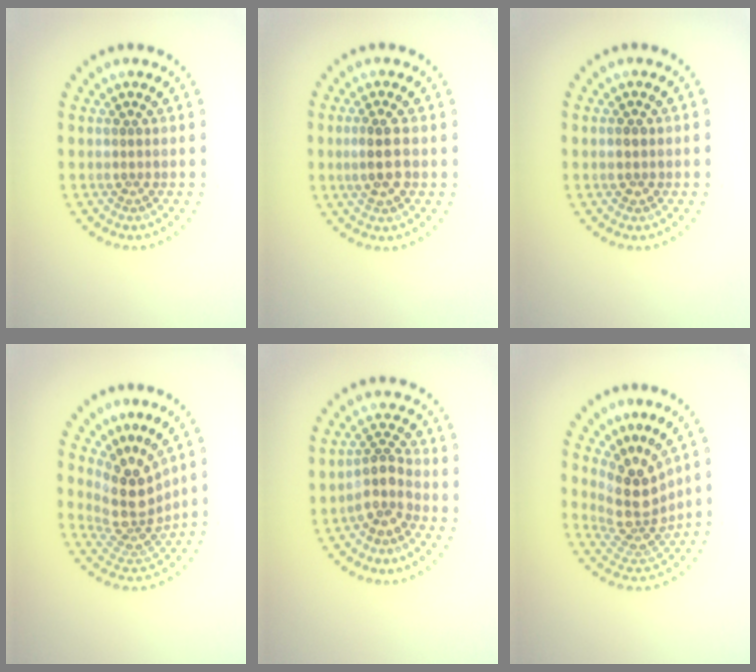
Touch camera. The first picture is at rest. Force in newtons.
{"total": 2.9, "press": 2.9, "slide": 0.7}
{"total": 1.5, "press": 1.5, "slide": 0.1}
{"total": 4.4, "press": 3.3, "slide": 3.0}
{"total": 2.7, "press": 2.0, "slide": 1.8}
{"total": 4.4, "press": 3.3, "slide": 3.0}